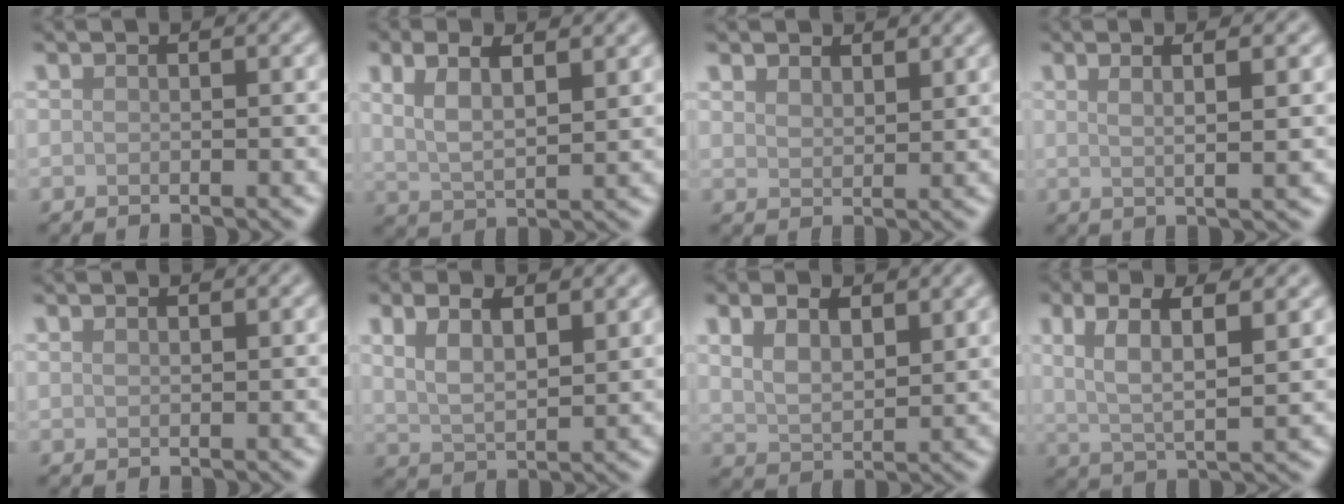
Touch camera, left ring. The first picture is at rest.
{"total": 4.7, "force": [2.1, 1.8, 3.8], "torque": [-0.080, -0.002, 0.039]}
{"total": 2.6, "force": [2.2, 1.1, 0.8], "torque": [-0.019, 0.002, 0.040]}
{"total": 4.1, "force": [1.4, 1.1, 3.7], "torque": [-0.044, 0.005, 0.002]}
{"total": 0.5, "force": [0.5, 0.1, 0.1], "torque": [-0.003, 0.000, 0.010]}
{"total": 4.4, "force": [2.1, 1.9, 3.4], "torque": [-0.073, -0.002, 0.041]}
{"total": 4.5, "force": [2.3, 2.4, 3.0], "torque": [-0.066, -0.004, 0.045]}
{"total": 5.8, "force": [2.1, 1.9, 5.0], "torque": [-0.095, 0.002, 0.038]}